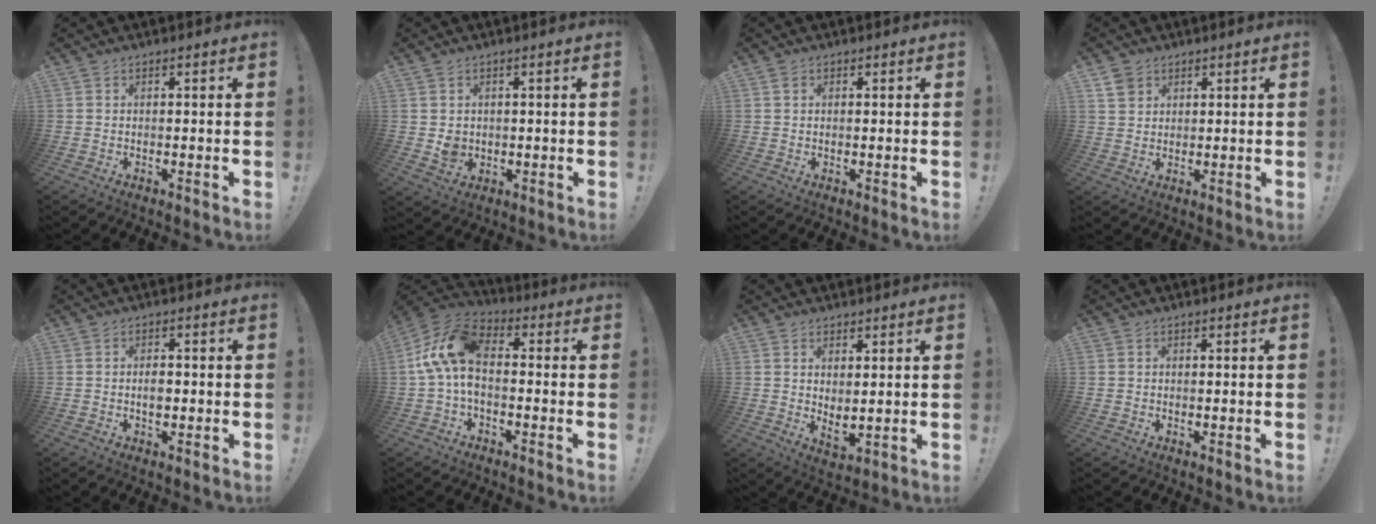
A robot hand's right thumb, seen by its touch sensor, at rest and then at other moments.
{"total": 4.1, "force": [0.7, 3.7, 1.6], "torque": [-0.010, -0.004, 0.015]}
{"total": 0.7, "force": [0.4, 0.4, 0.4], "torque": [-0.010, 0.002, 0.007]}
{"total": 4.5, "force": [2.8, 3.3, 1.2], "torque": [-0.013, -0.014, 0.052]}
{"total": 2.7, "force": [-0.5, 1.5, 2.1], "torque": [-0.023, -0.002, -0.013]}
{"total": 13.7, "force": [0.3, 8.2, 11.0], "torque": [-0.218, 0.015, 0.008]}
{"total": 3.6, "force": [2.4, 1.2, 2.5], "torque": [-0.028, -0.024, 0.042]}
{"total": 0.6, "force": [0.2, 0.6, 0.0], "torque": [0.005, 0.000, 0.002]}